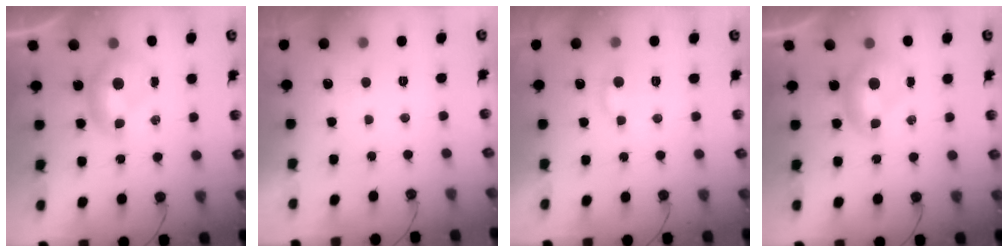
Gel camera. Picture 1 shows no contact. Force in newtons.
{"total": 3.2, "press": 3.2, "slide": 0.3}
{"total": 1.6, "press": 1.5, "slide": 0.5}
{"total": 0.0}